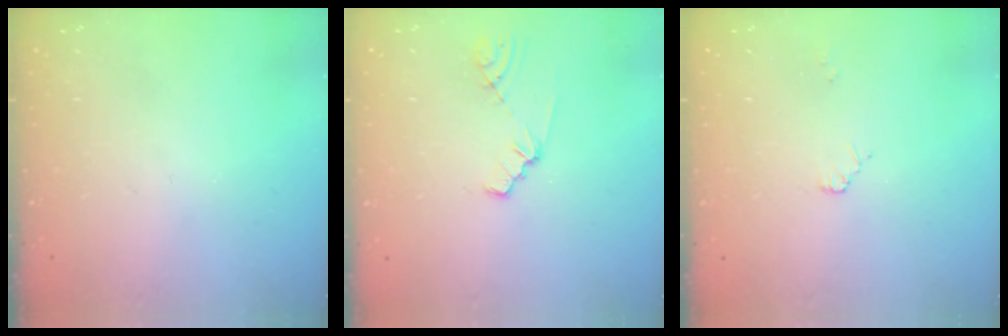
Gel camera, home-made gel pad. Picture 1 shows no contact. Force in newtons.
{"total": 1.5, "press": 1.5, "slide": 0.3}
{"total": 2.0, "press": 1.9, "slide": 0.3}